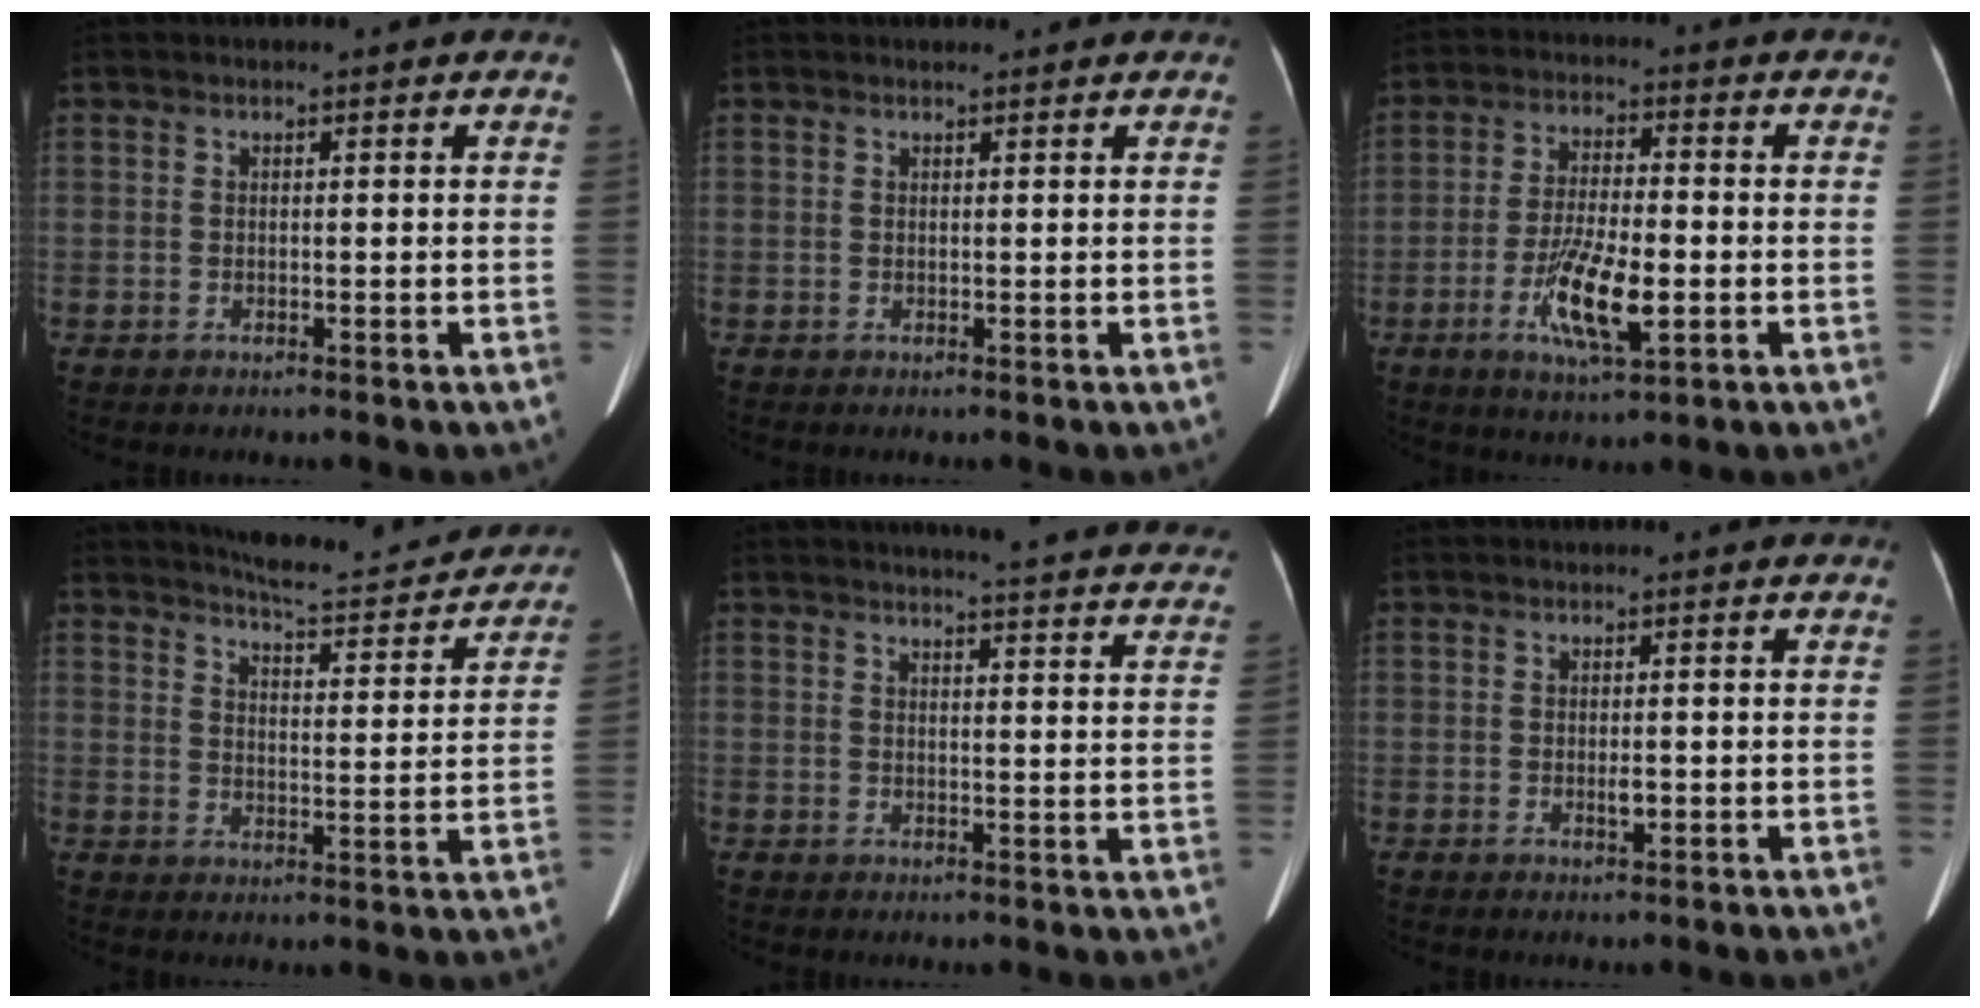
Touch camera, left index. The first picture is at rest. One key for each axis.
{"total": 1.0, "fx": 0.9, "fy": 0.2, "fz": 0.1, "tx": -0.009, "ty": 0.005, "tz": 0.015}
{"total": 9.7, "fx": -3.0, "fy": 2.2, "fz": 8.9, "tx": -0.172, "ty": -0.011, "tz": -0.053}
{"total": 13.4, "fx": 12.8, "fy": 1.9, "fz": 3.5, "tx": -0.047, "ty": -0.013, "tz": 0.159}
{"total": 22.3, "fx": 21.3, "fy": 1.3, "fz": 6.3, "tx": -0.070, "ty": -0.079, "tz": 0.227}
{"total": 1.4, "fx": -0.4, "fy": 0.5, "fz": 1.2, "tx": -0.023, "ty": -0.002, "tz": -0.006}